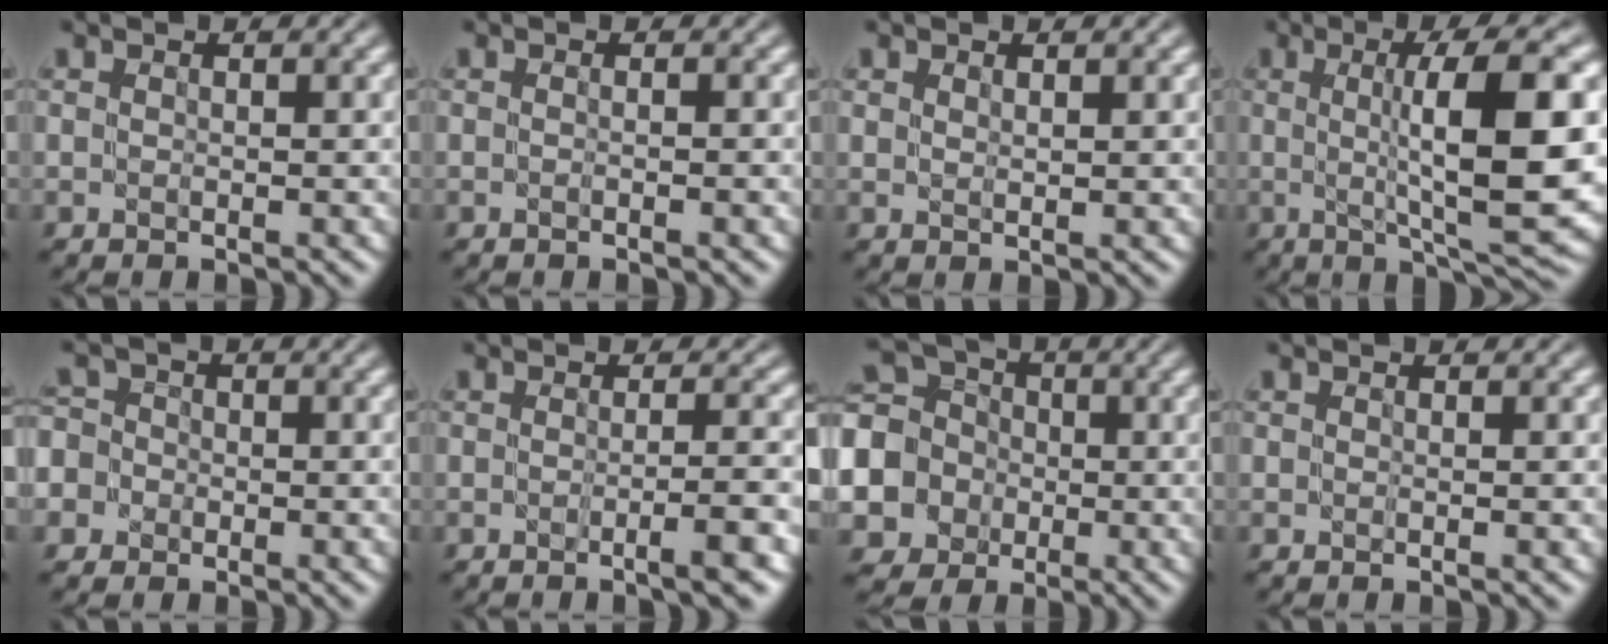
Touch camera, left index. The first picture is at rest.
{"total": 1.2, "force": [-0.1, 0.5, 1.1], "torque": [-0.002, -0.011, -0.010]}
{"total": 1.0, "force": [0.8, 0.3, 0.5], "torque": [-0.009, -0.001, 0.015]}
{"total": 11.6, "force": [0.8, 2.5, 11.3], "torque": [-0.154, 0.006, 0.016]}
{"total": 6.4, "force": [-2.3, 5.7, 1.8], "torque": [-0.043, 0.012, -0.076]}
{"total": 3.9, "force": [-1.2, 0.9, 3.6], "torque": [-0.035, 0.000, -0.024]}
{"total": 9.2, "force": [-1.4, 8.6, 3.2], "torque": [-0.100, 0.003, -0.051]}
{"total": 0.7, "force": [-0.2, 0.1, 0.6], "torque": [-0.008, -0.004, -0.002]}